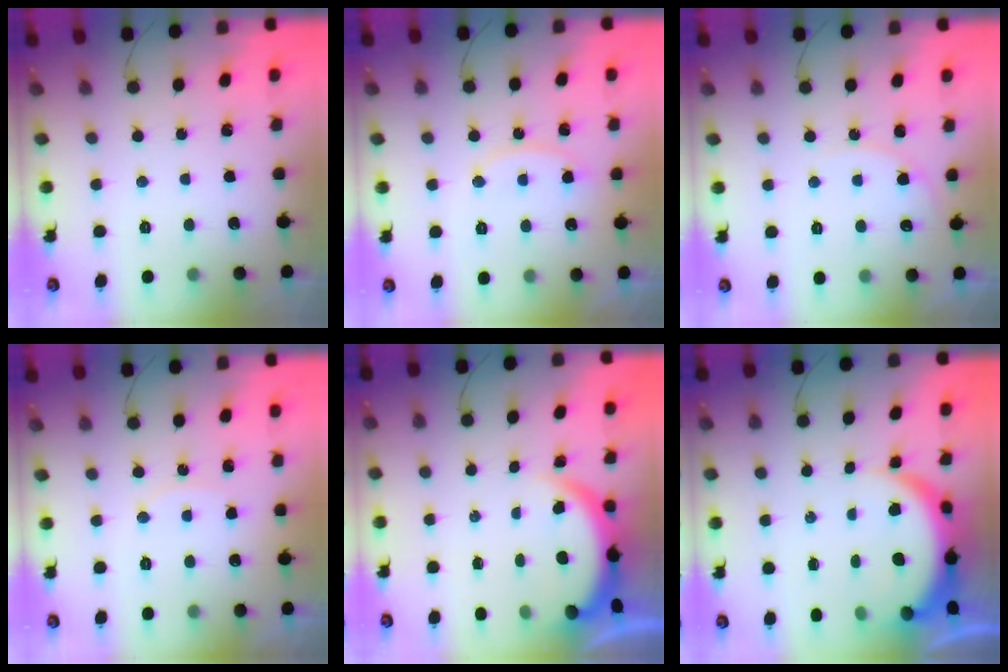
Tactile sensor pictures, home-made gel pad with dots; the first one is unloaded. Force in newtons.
{"total": 9.4, "press": 9.4, "slide": 0.7}
{"total": 6.0, "press": 6.0, "slide": 0.4}
{"total": 4.2, "press": 4.2, "slide": 0.4}
{"total": 4.0, "press": 4.0, "slide": 0.2}
{"total": 6.1, "press": 6.1, "slide": 0.7}